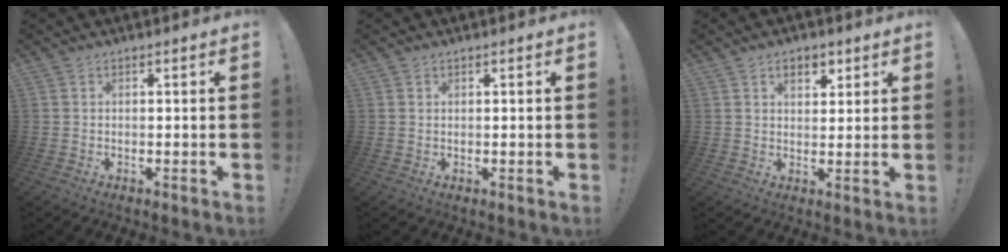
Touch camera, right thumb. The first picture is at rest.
{"total": 0.8, "force": [0.7, 0.3, 0.0], "torque": [0.007, -0.003, 0.012]}
{"total": 5.4, "force": [2.9, 3.3, 3.1], "torque": [-0.040, -0.003, 0.049]}